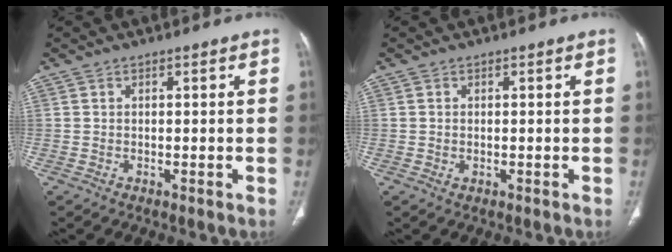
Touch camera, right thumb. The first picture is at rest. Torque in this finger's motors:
{"motor_torque": [-0.65, -0.26, -0.10, 0.11, -0.04]}